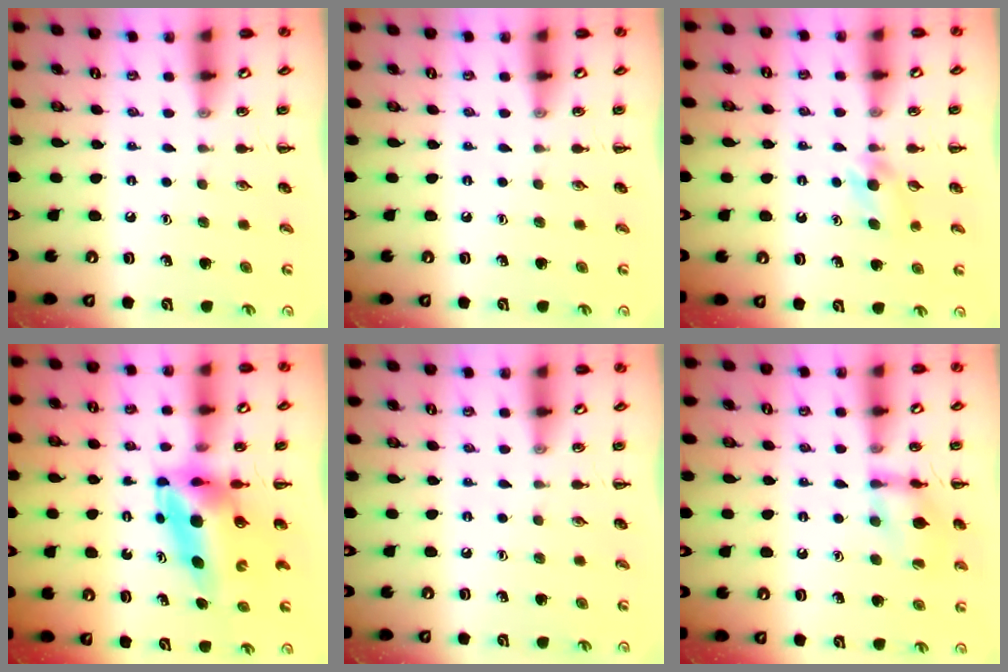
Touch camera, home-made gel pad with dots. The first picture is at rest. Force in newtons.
{"total": 0.0}
{"total": 3.2, "press": 3.0, "slide": 1.2}
{"total": 8.3, "press": 7.9, "slide": 2.4}
{"total": 0.0}
{"total": 12.1, "press": 12.1, "slide": 0.5}